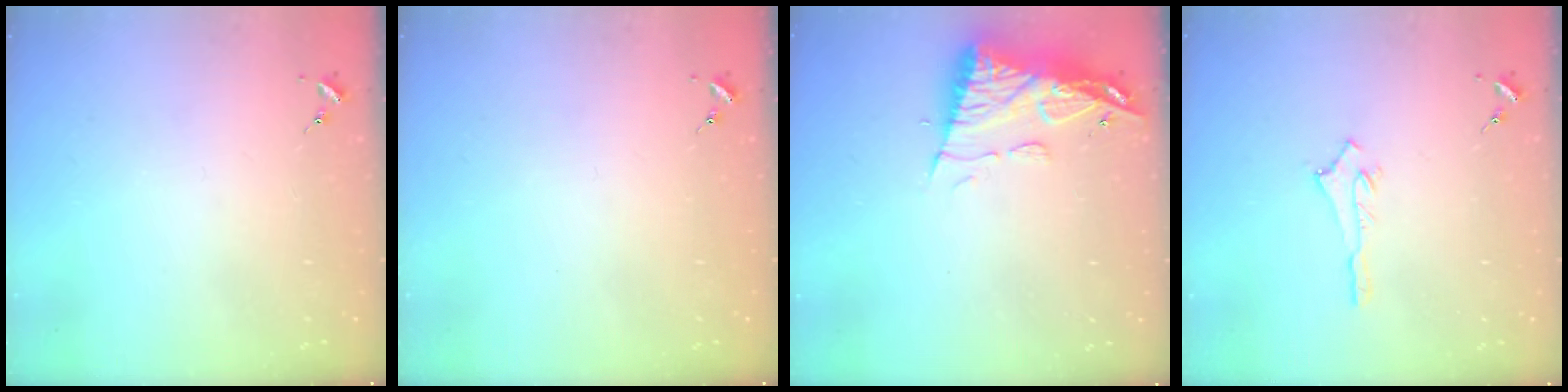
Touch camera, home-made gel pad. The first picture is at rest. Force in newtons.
{"total": 0.0}
{"total": 10.4, "press": 10.4, "slide": 1.0}
{"total": 2.6, "press": 2.5, "slide": 0.4}